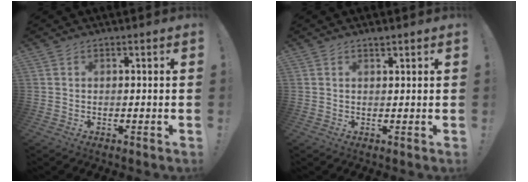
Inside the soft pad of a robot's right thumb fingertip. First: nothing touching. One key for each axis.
{"total": 1.3, "fx": 1.2, "fy": 0.2, "fz": 0.4, "tx": 0.000, "ty": -0.007, "tz": 0.021}